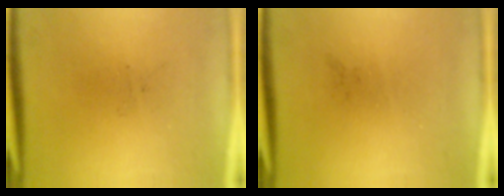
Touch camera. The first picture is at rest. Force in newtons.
{"total": 0.0}